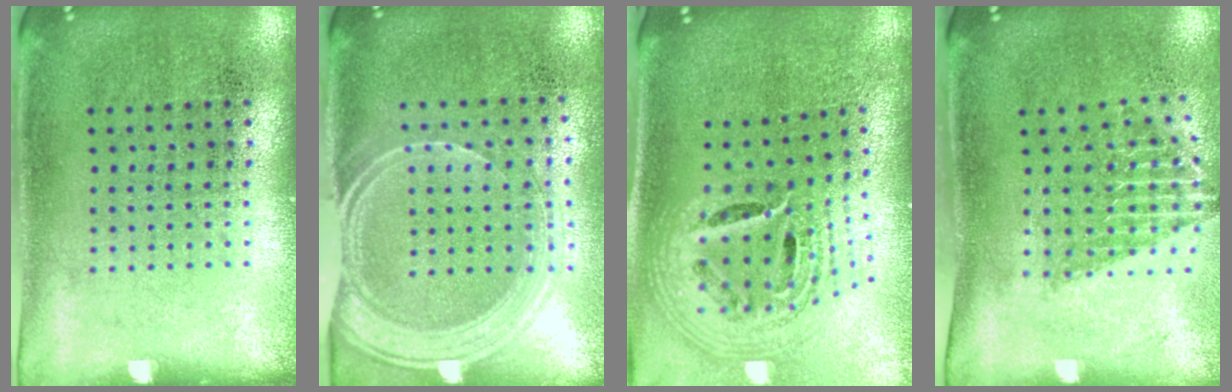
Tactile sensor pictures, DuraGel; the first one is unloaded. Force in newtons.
{"total": 1.9, "press": 1.7, "slide": 0.9}
{"total": 2.3, "press": 1.6, "slide": 1.7}
{"total": 1.5, "press": 1.1, "slide": 1.0}